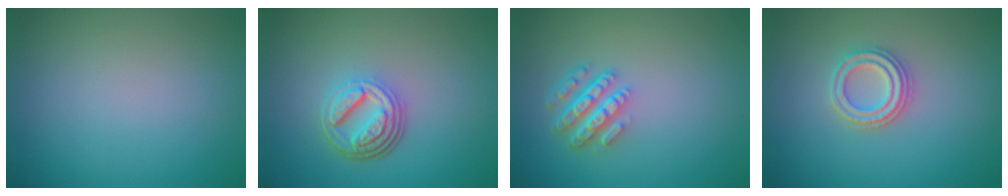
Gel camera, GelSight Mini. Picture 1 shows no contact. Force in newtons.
{"total": 4.9, "press": 3.5, "slide": 3.4}
{"total": 4.5, "press": 3.5, "slide": 2.9}
{"total": 2.7, "press": 2.6, "slide": 1.0}